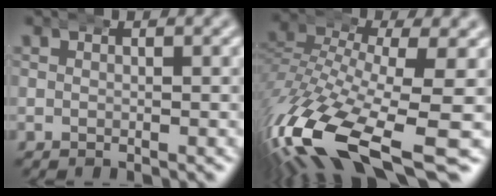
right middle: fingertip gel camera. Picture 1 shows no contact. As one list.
[{"total": 11.2, "force": [-5.9, 5.1, 8.0], "torque": [-0.195, -0.056, -0.071]}]